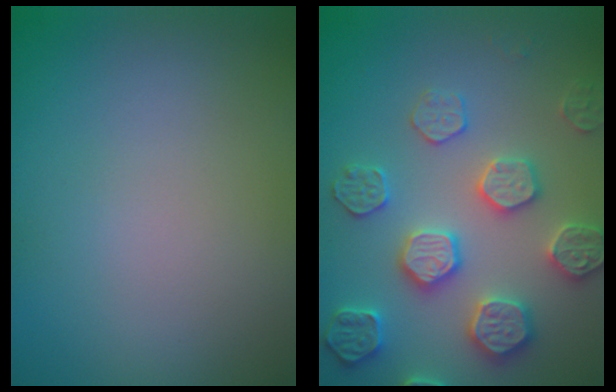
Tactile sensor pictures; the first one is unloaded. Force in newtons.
{"total": 4.9, "press": 4.9, "slide": 0.5}